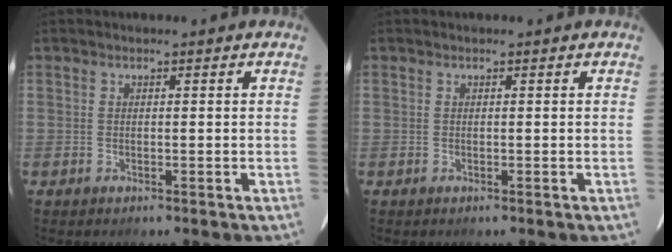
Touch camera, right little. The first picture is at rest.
{"total": 0.0}